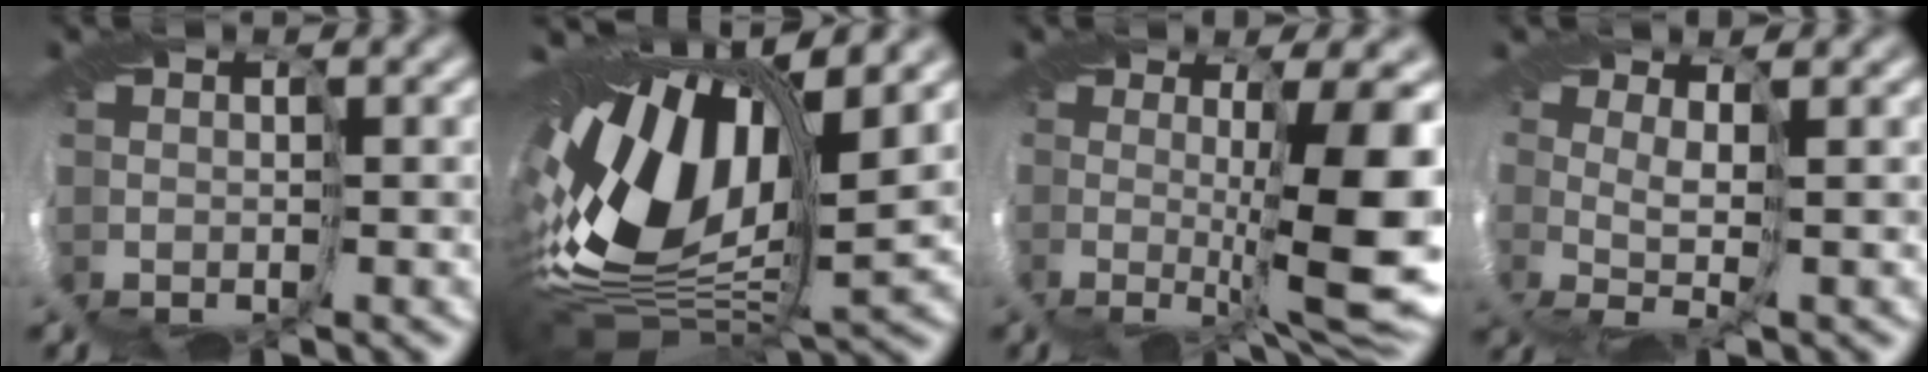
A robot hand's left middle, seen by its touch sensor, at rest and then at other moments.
{"total": 15.9, "force": [3.4, 8.7, 12.8], "torque": [-0.280, 0.016, 0.066]}
{"total": 8.8, "force": [-0.1, 1.0, 8.7], "torque": [-0.122, -0.005, 0.008]}
{"total": 1.6, "force": [0.6, -1.0, 1.1], "torque": [-0.022, 0.003, 0.014]}